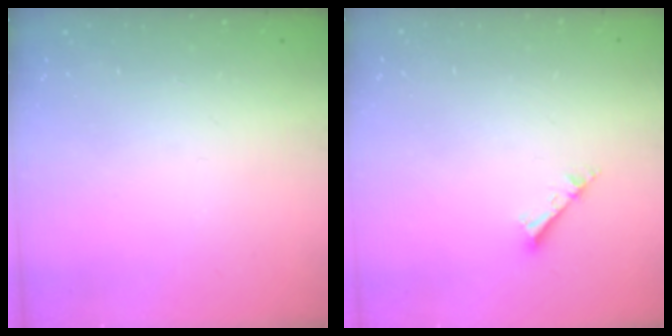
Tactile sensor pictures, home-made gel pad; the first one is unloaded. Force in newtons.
{"total": 2.5, "press": 2.5, "slide": 0.1}